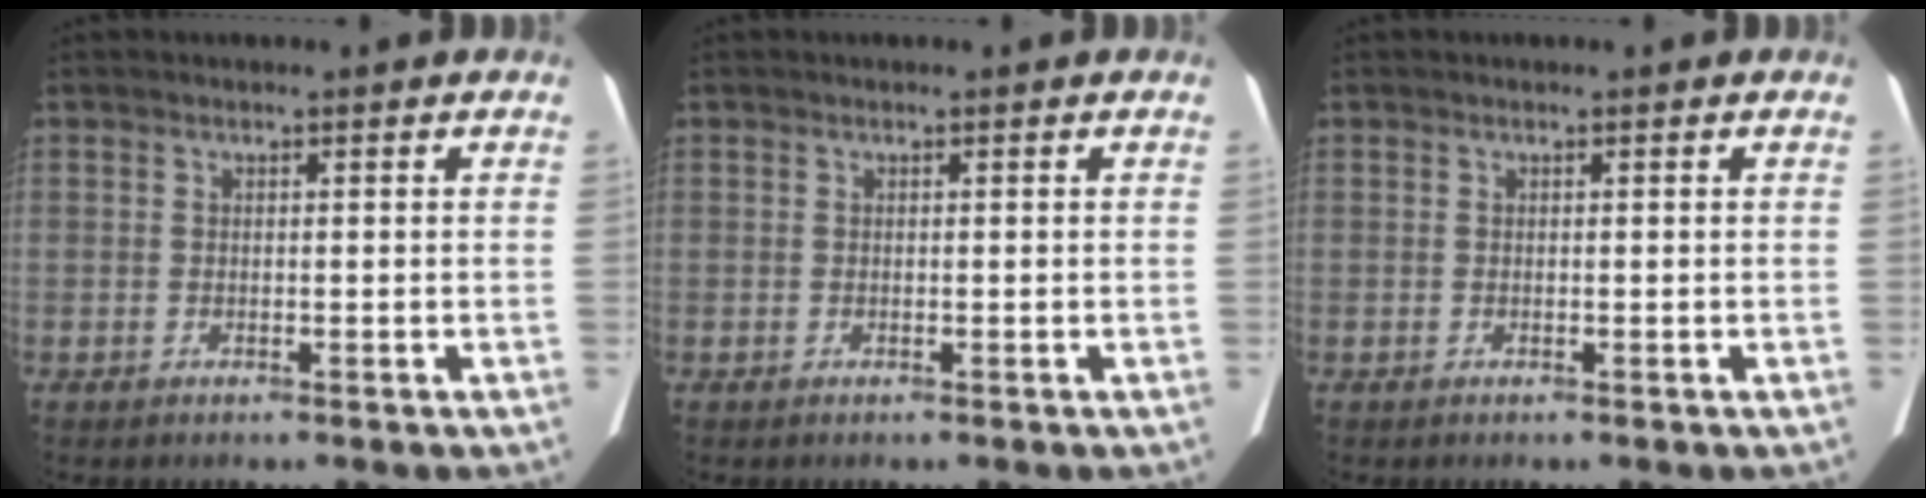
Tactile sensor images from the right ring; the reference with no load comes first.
{"total": 0.0}
{"total": 0.0}